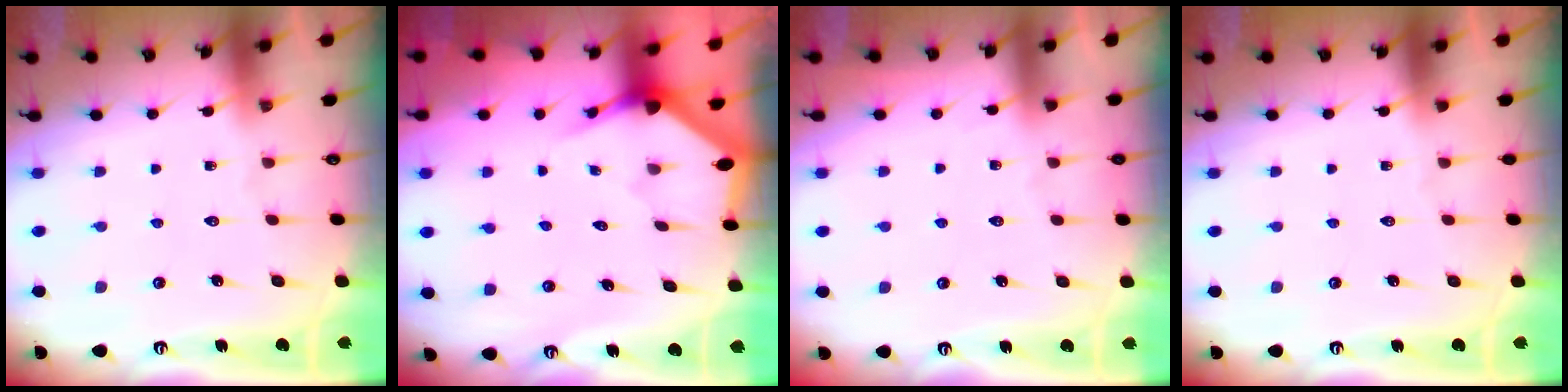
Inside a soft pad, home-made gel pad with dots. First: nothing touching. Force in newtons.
{"total": 3.0, "press": 3.0, "slide": 0.1}
{"total": 3.9, "press": 3.8, "slide": 0.6}
{"total": 0.0}